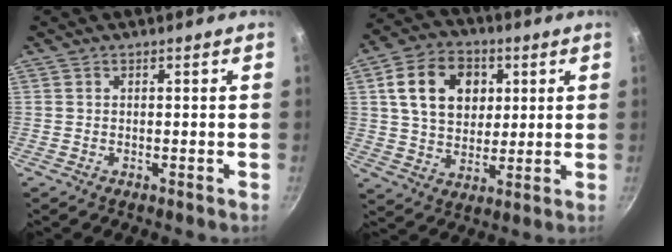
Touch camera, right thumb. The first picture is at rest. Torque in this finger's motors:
{"motor_torque": [0.16, 3.00, 0.88, -0.04, 0.37]}